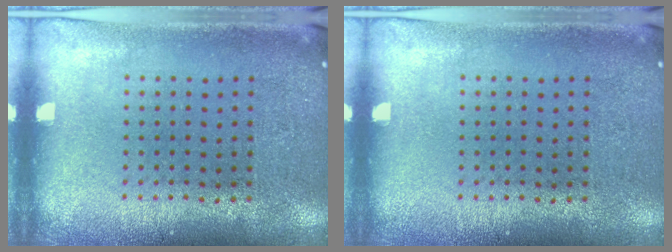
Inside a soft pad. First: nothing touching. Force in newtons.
{"total": 0.0}